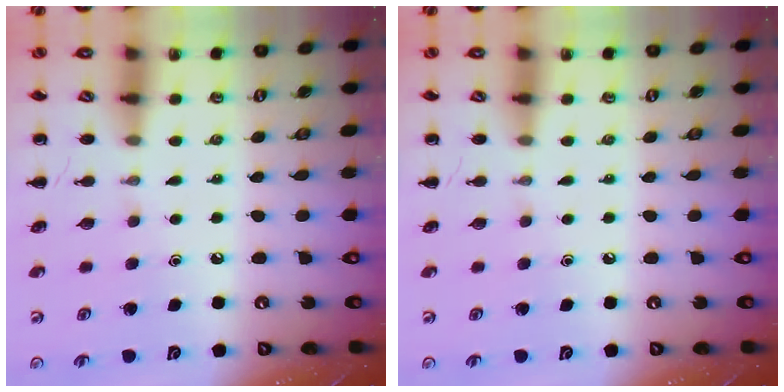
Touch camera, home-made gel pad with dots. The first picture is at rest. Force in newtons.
{"total": 0.0}